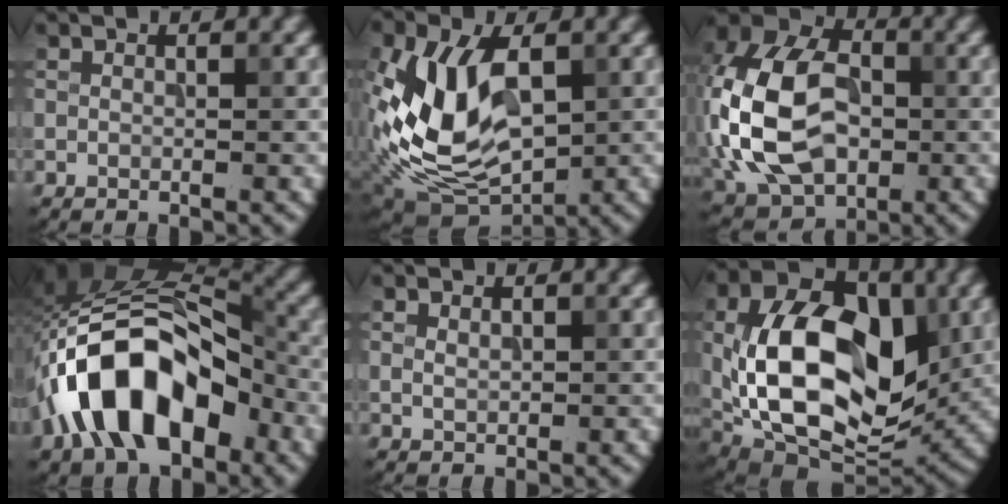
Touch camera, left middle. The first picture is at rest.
{"total": 10.6, "force": [-0.2, 6.3, 8.5], "torque": [-0.189, -0.007, -0.006]}
{"total": 13.9, "force": [-1.0, 9.6, 10.0], "torque": [-0.216, 0.015, -0.035]}
{"total": 12.6, "force": [-5.2, 7.3, 8.9], "torque": [-0.152, 0.016, -0.098]}
{"total": 1.1, "force": [0.4, 0.8, 0.6], "torque": [-0.007, 0.003, 0.009]}
{"total": 14.2, "force": [0.1, 8.7, 11.2], "torque": [-0.195, 0.004, 0.000]}